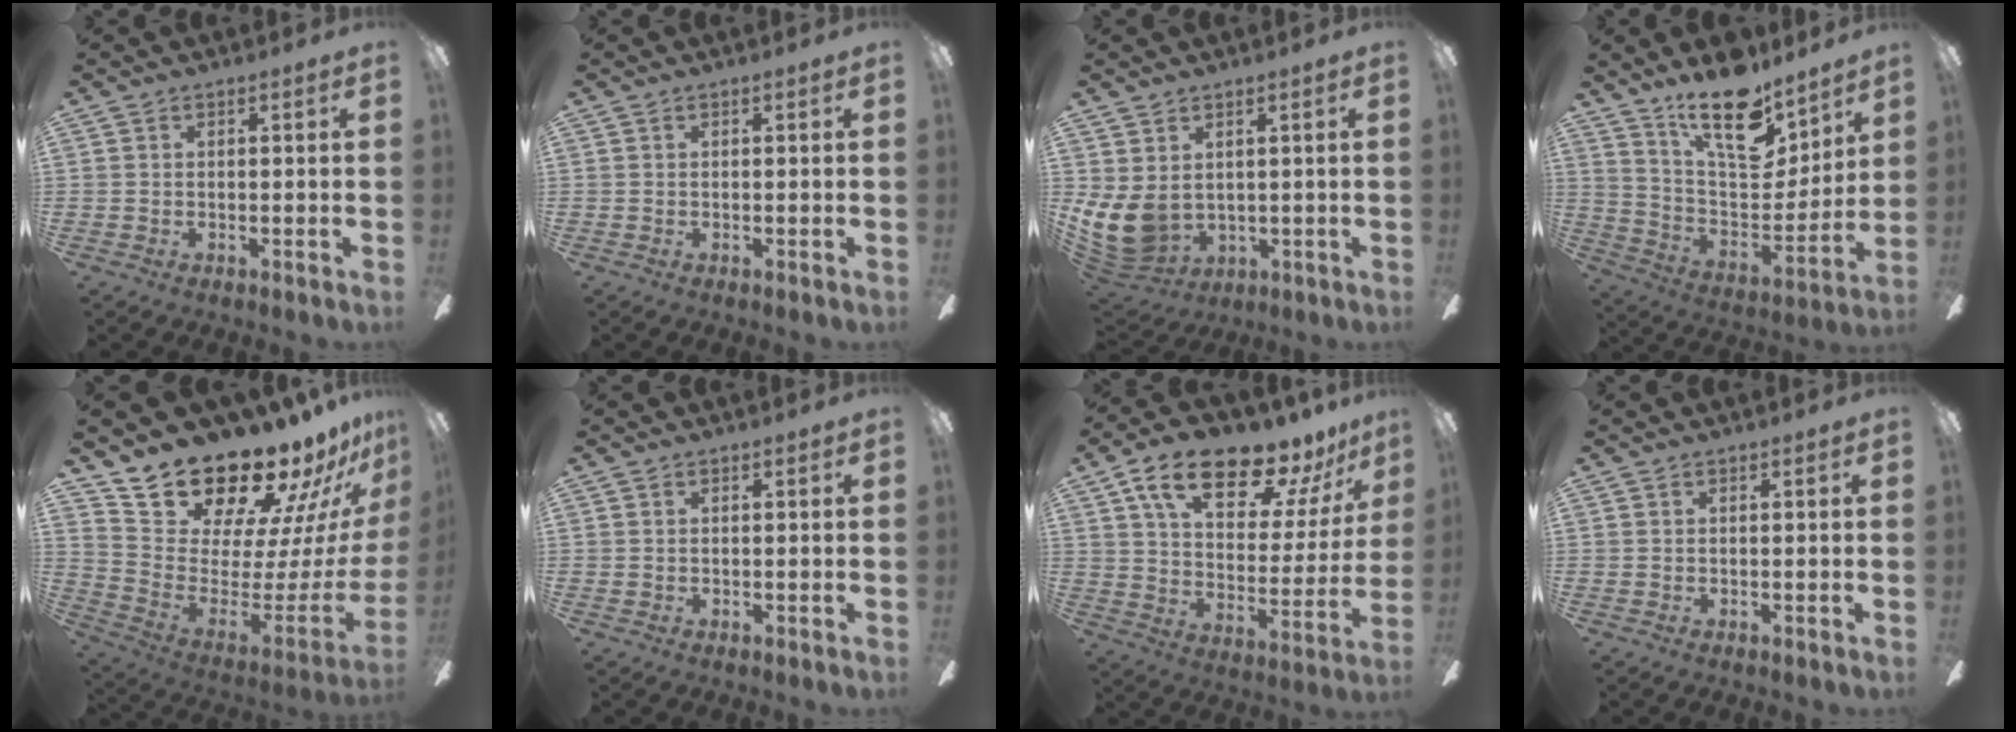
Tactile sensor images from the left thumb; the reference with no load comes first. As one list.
[{"total": 0.0}, {"total": 9.6, "force": [0.9, 7.2, 6.2], "torque": [-0.163, -0.016, 0.021]}, {"total": 19.4, "force": [14.6, 7.5, 10.2], "torque": [-0.166, -0.103, 0.257]}, {"total": 20.1, "force": [18.7, 5.9, 4.3], "torque": [-0.067, -0.175, 0.341]}, {"total": 0.0}, {"total": 18.3, "force": [13.4, 7.1, 10.3], "torque": [-0.174, -0.083, 0.229]}, {"total": 0.0}]